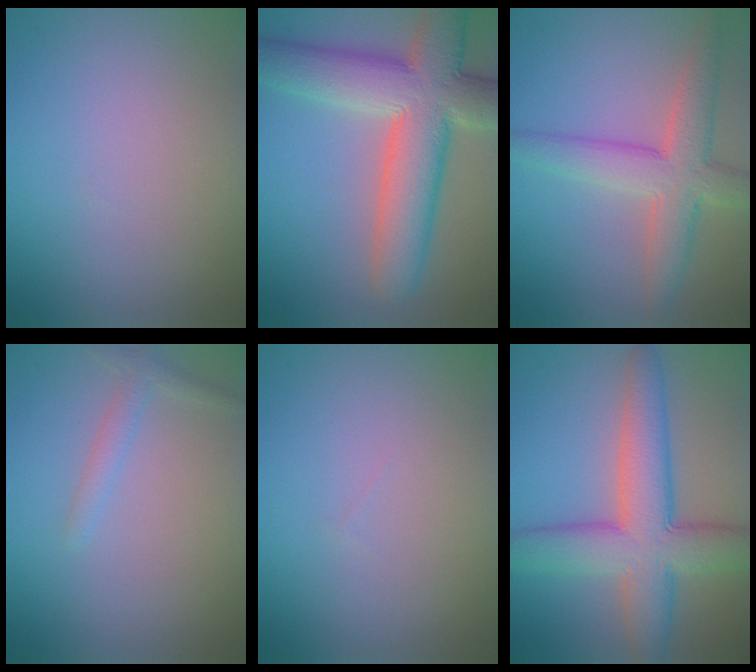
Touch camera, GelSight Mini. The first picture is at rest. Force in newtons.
{"total": 11.0, "press": 11.0, "slide": 0.8}
{"total": 5.6, "press": 5.6, "slide": 0.6}
{"total": 1.4, "press": 1.4, "slide": 0.1}
{"total": 0.0}
{"total": 8.8, "press": 8.8, "slide": 0.3}